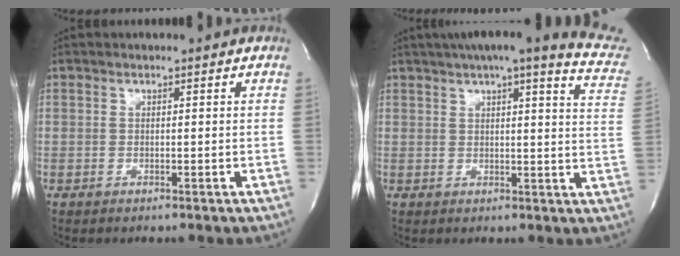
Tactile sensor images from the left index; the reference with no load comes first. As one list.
[{"total": 21.6, "force": [18.1, 2.2, 11.6], "torque": [-0.157, -0.022, 0.197]}]